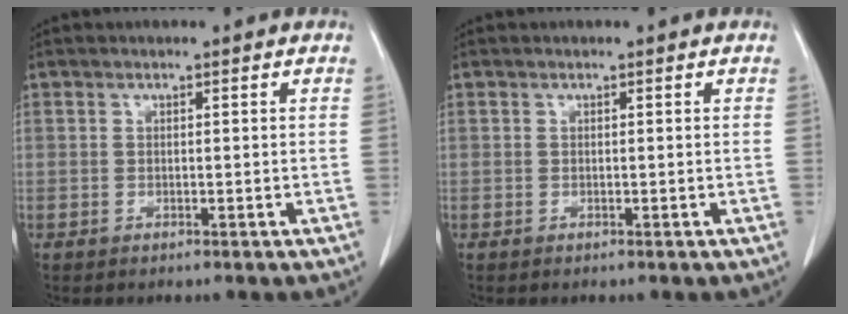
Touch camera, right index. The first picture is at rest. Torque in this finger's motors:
{"motor_torque": [0.00, 0.00, 0.00, 0.00]}